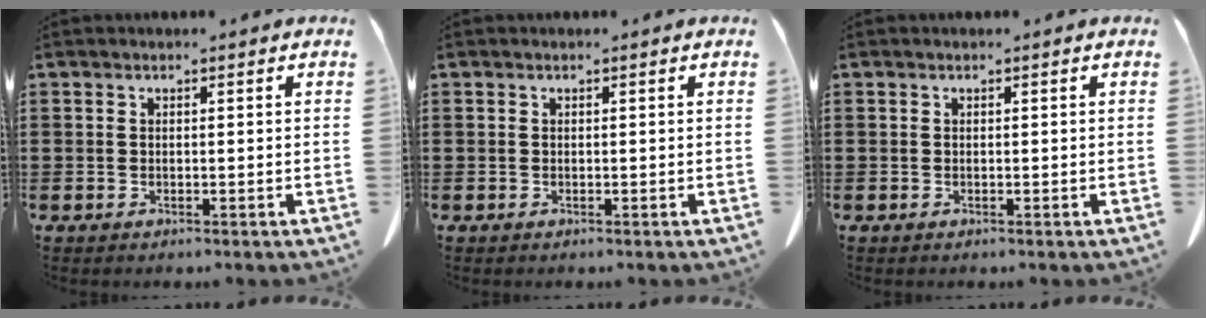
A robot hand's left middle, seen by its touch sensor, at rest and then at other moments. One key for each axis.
{"total": 0.0}
{"total": 0.0}